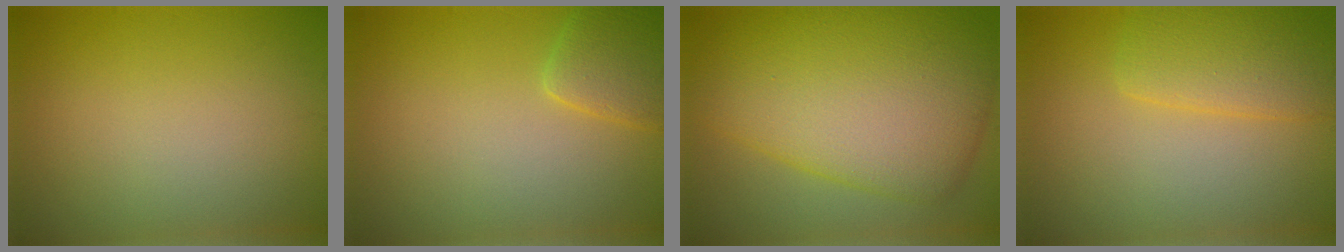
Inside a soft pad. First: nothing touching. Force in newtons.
{"total": 2.9, "press": 2.9, "slide": 0.2}
{"total": 12.1, "press": 12.1, "slide": 0.3}
{"total": 4.1, "press": 4.1, "slide": 0.2}